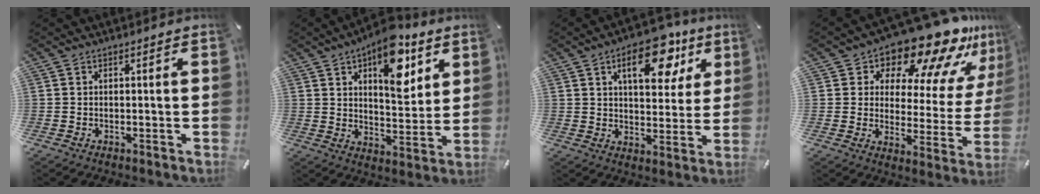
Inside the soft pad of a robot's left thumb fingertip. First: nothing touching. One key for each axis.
{"total": 14.6, "fx": 7.8, "fy": 7.4, "fz": 9.9, "tx": -0.135, "ty": -0.035, "tz": 0.132}
{"total": 15.9, "fx": 7.9, "fy": 8.4, "fz": 10.9, "tx": -0.135, "ty": -0.032, "tz": 0.126}
{"total": 17.7, "fx": 14.6, "fy": 6.3, "fz": 7.9, "tx": -0.120, "ty": -0.127, "tz": 0.243}